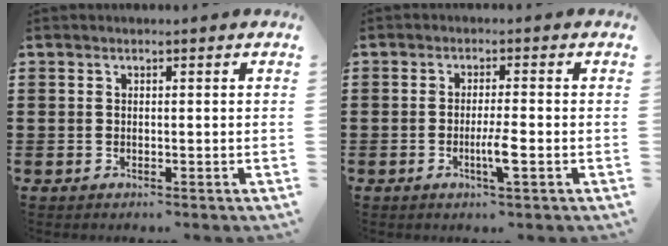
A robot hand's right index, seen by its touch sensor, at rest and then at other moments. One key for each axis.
{"total": 3.9, "fx": -1.3, "fy": 0.1, "fz": 3.6, "tx": -0.062, "ty": -0.007, "tz": -0.024}